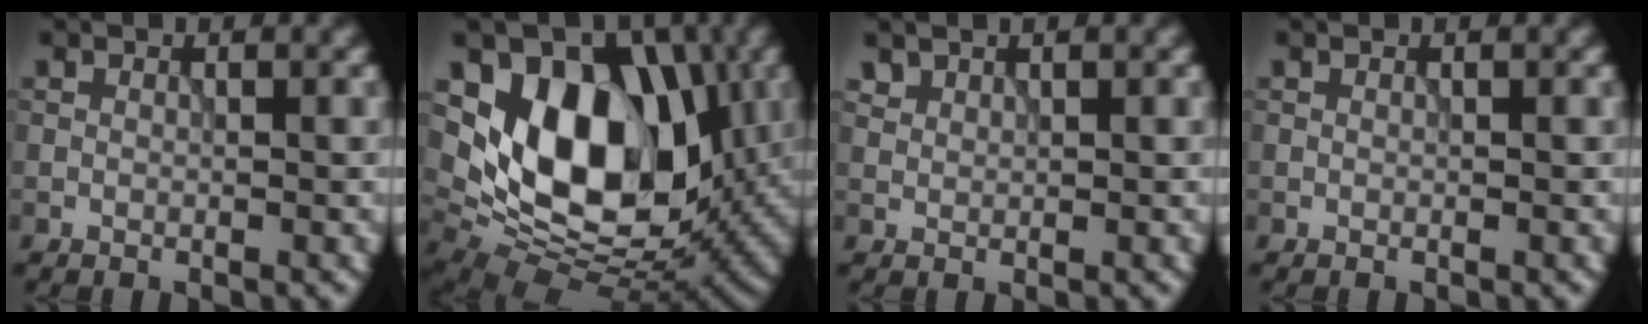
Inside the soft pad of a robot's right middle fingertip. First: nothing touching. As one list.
[{"total": 12.6, "force": [1.8, 8.4, 9.2], "torque": [-0.132, -0.010, 0.023]}, {"total": 1.1, "force": [0.9, 0.6, 0.2], "torque": [-0.012, -0.005, 0.028]}, {"total": 0.0}]